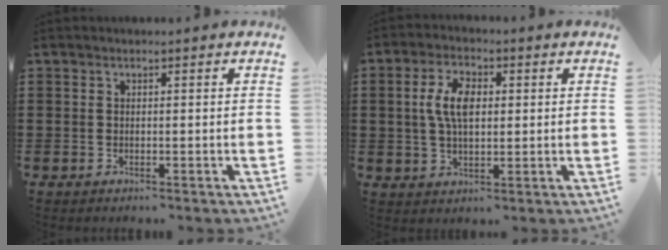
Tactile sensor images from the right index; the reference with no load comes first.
{"total": 6.4, "force": [1.0, 3.4, 5.4], "torque": [-0.118, 0.013, 0.013]}